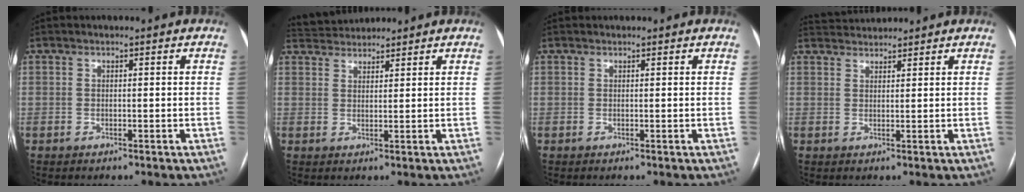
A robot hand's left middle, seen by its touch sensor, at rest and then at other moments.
{"total": 4.4, "force": [4.3, 0.7, 0.1], "torque": [-0.008, 0.031, 0.079]}
{"total": 0.0}
{"total": 3.4, "force": [3.4, 0.2, 0.0], "torque": [-0.006, 0.026, 0.064]}